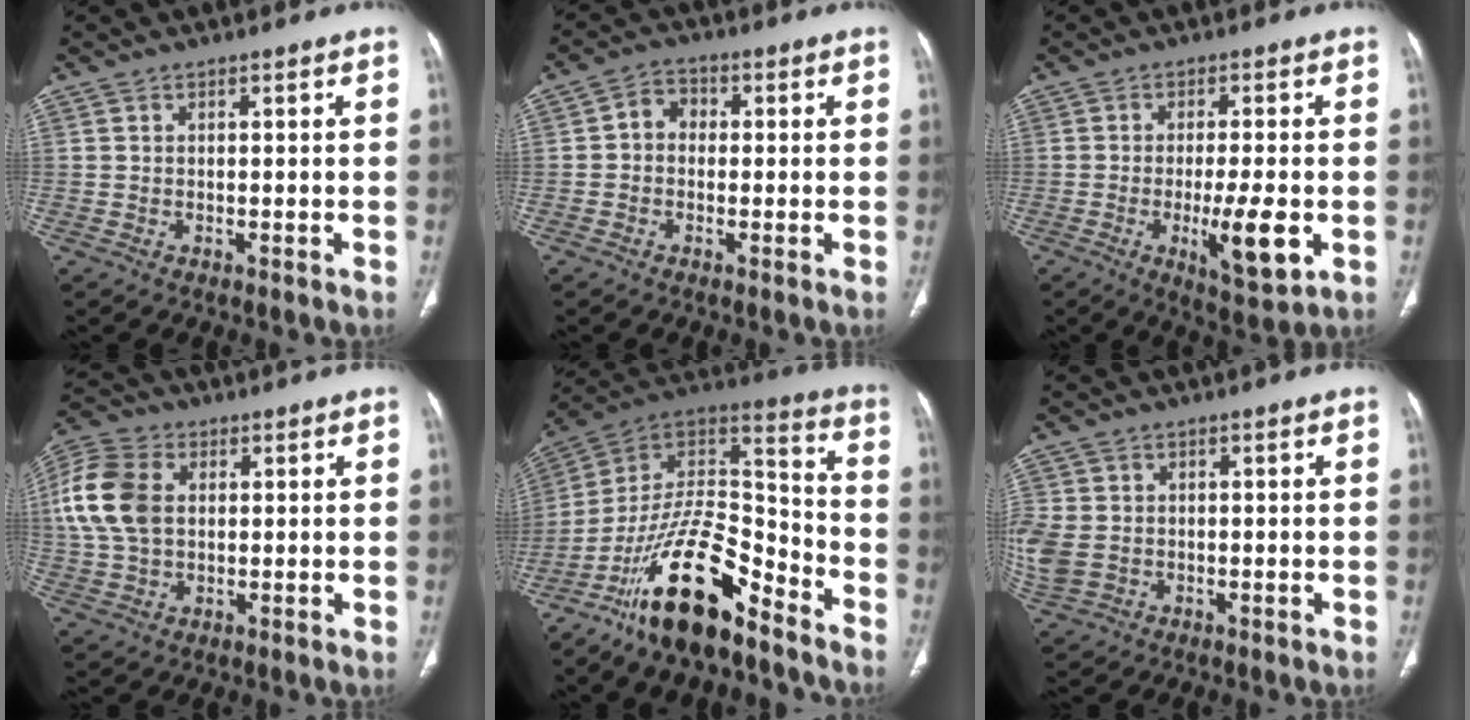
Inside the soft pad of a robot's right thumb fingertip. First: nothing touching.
{"total": 3.8, "force": [-0.2, 3.2, 2.1], "torque": [-0.020, 0.016, -0.016]}
{"total": 9.9, "force": [-2.5, 2.4, 9.2], "torque": [-0.145, -0.016, -0.035]}
{"total": 12.4, "force": [2.0, 8.5, 8.7], "torque": [-0.184, 0.014, 0.036]}
{"total": 20.4, "force": [-13.7, 7.4, 13.2], "torque": [-0.217, 0.094, -0.243]}
{"total": 9.0, "force": [-0.9, 7.3, 5.2], "torque": [-0.148, 0.002, -0.006]}